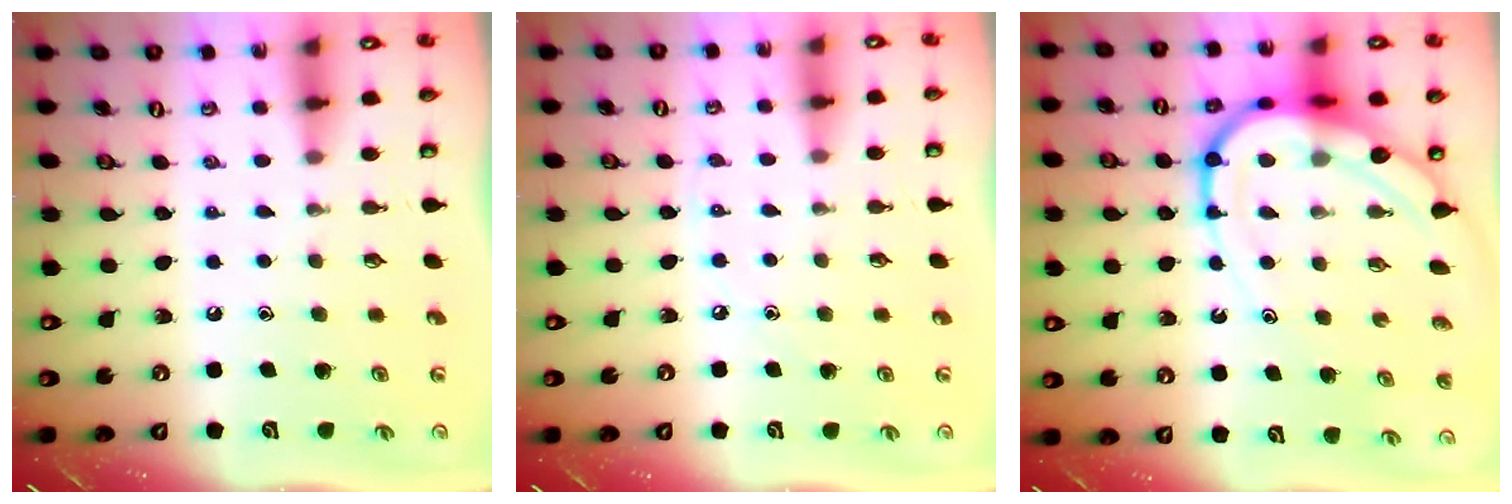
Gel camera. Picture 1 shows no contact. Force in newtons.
{"total": 3.2, "press": 3.2, "slide": 0.4}
{"total": 15.7, "press": 15.6, "slide": 1.5}